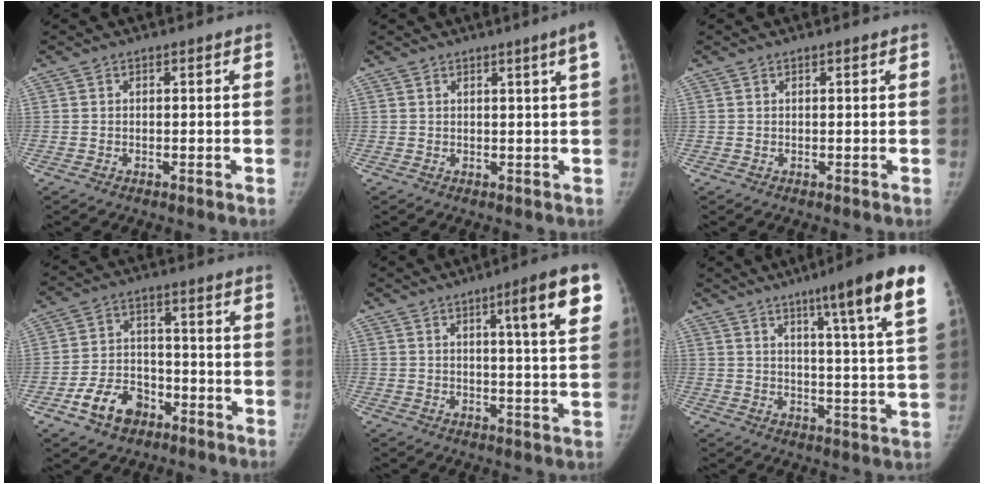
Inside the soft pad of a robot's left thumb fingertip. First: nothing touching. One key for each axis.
{"total": 3.4, "fx": 1.6, "fy": -1.0, "fz": 2.8, "tx": -0.036, "ty": -0.006, "tz": 0.025}
{"total": 0.0}
{"total": 9.5, "fx": -5.4, "fy": 6.5, "fz": 4.3, "tx": -0.052, "ty": 0.036, "tz": -0.091}
{"total": 11.4, "fx": 5.1, "fy": 0.8, "fz": 10.1, "tx": -0.131, "ty": -0.017, "tz": 0.065}
{"total": 17.5, "fx": 10.4, "fy": 0.8, "fz": 14.1, "tx": -0.181, "ty": -0.042, "tz": 0.130}